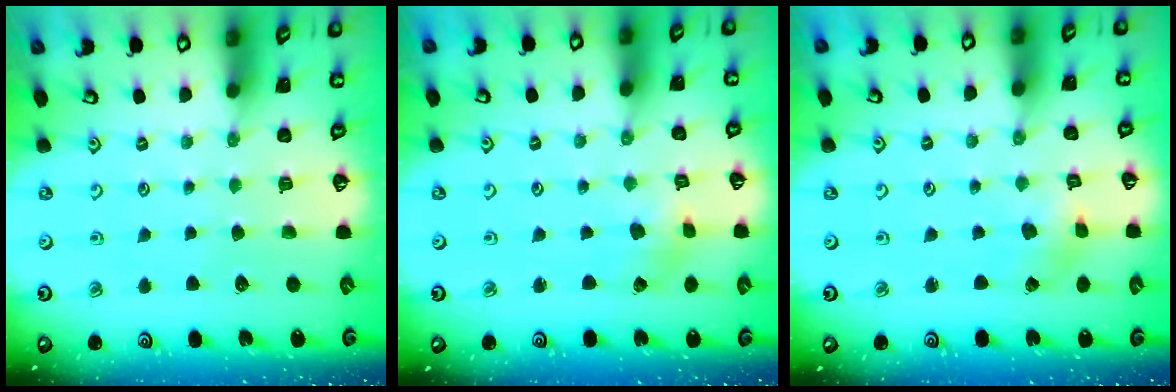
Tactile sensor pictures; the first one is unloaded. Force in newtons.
{"total": 0.9, "press": 0.8, "slide": 0.2}
{"total": 1.4, "press": 1.4, "slide": 0.2}